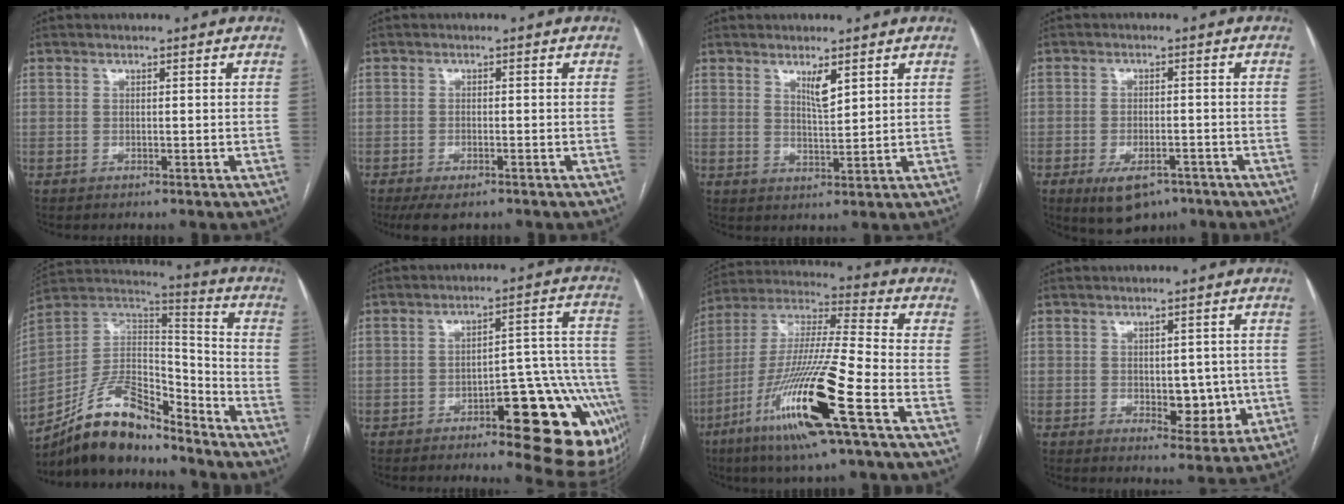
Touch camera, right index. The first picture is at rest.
{"total": 4.5, "force": [-3.2, 1.6, 2.7], "torque": [-0.046, -0.012, -0.046]}
{"total": 3.3, "force": [2.0, 0.5, 2.5], "torque": [-0.047, -0.007, 0.039]}
{"total": 7.0, "force": [-4.3, 3.3, 4.4], "torque": [-0.076, -0.009, -0.059]}
{"total": 16.7, "force": [-13.8, 5.6, 7.6], "torque": [-0.134, 0.041, -0.246]}
{"total": 20.0, "force": [-8.9, 5.5, 17.0], "torque": [-0.118, 0.036, -0.106]}
{"total": 19.7, "force": [-9.0, 0.3, 17.6], "torque": [-0.375, -0.037, -0.175]}
{"total": 6.3, "force": [-0.6, 3.4, 5.3], "torque": [-0.060, 0.000, 0.003]}